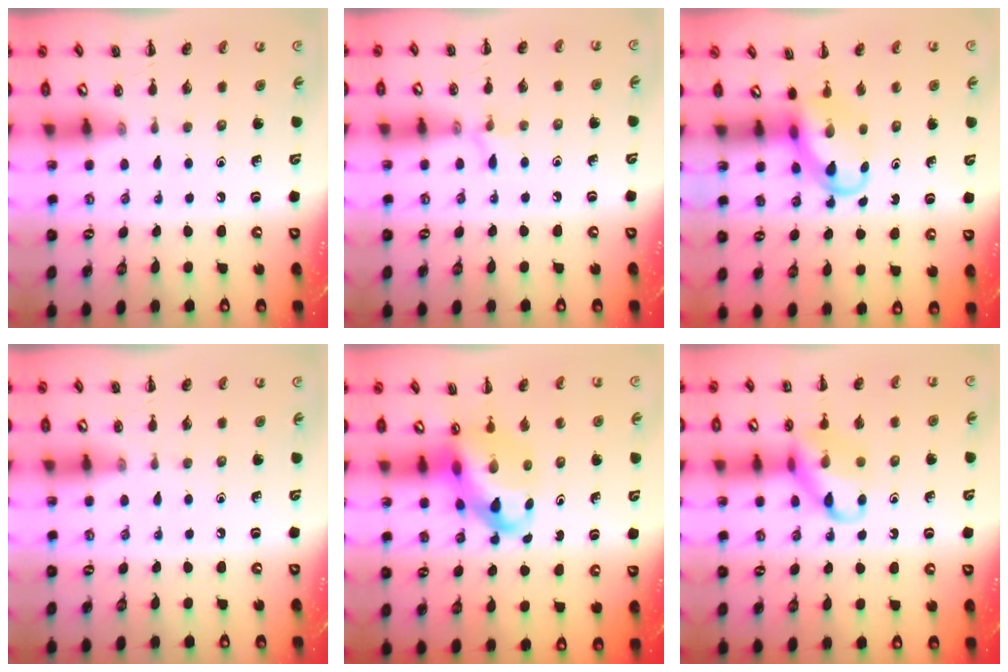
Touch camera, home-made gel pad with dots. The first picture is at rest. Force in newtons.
{"total": 5.6, "press": 5.4, "slide": 1.3}
{"total": 5.1, "press": 5.0, "slide": 0.4}
{"total": 0.0}
{"total": 8.4, "press": 8.1, "slide": 2.4}
{"total": 12.1, "press": 12.0, "slide": 1.6}